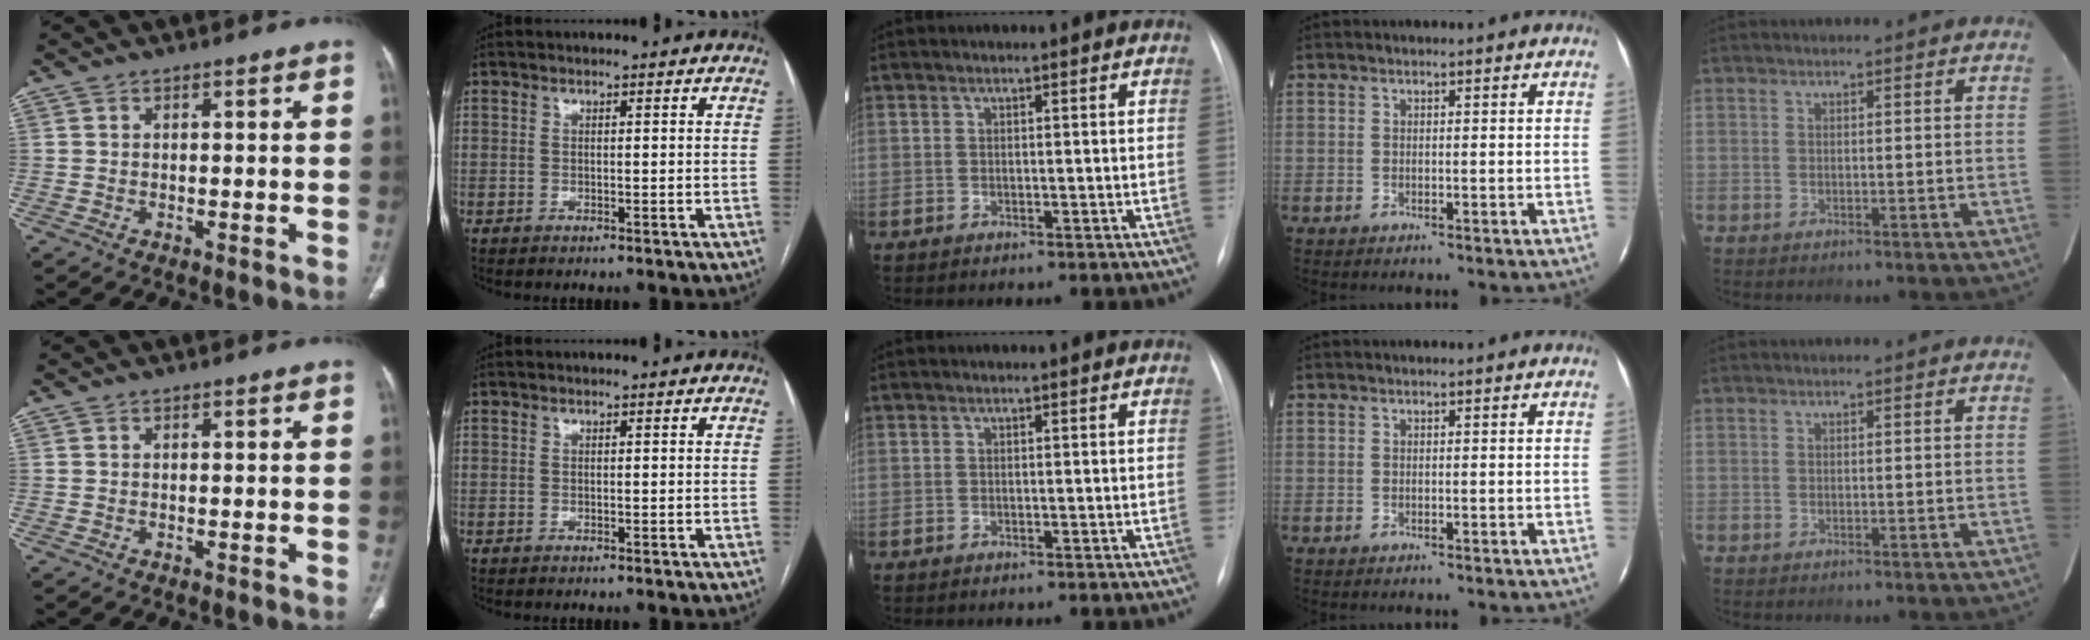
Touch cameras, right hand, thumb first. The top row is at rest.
{}